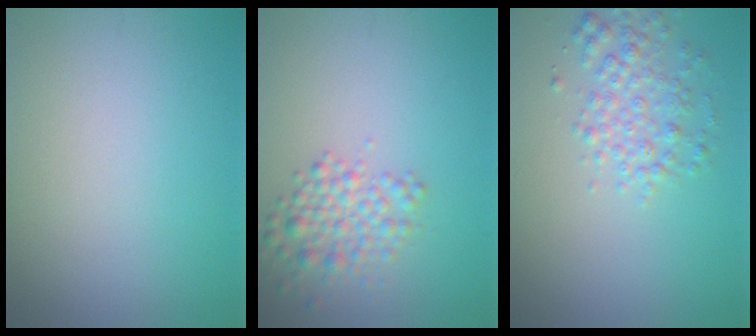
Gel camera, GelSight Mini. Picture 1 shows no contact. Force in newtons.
{"total": 2.9, "press": 2.9, "slide": 0.1}
{"total": 3.1, "press": 3.1, "slide": 0.1}